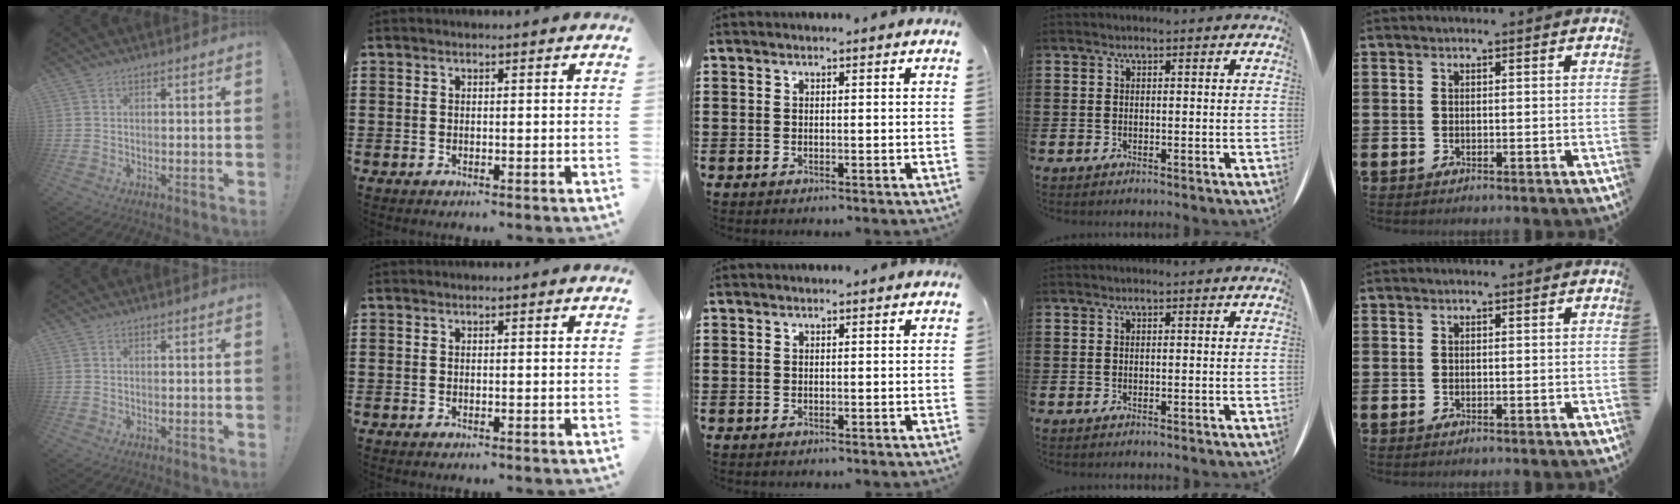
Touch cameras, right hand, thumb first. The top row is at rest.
{}